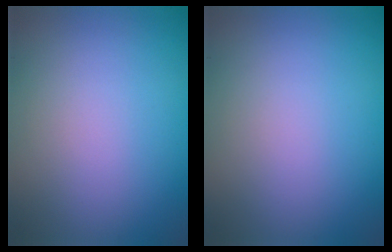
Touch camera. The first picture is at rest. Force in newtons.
{"total": 0.0}